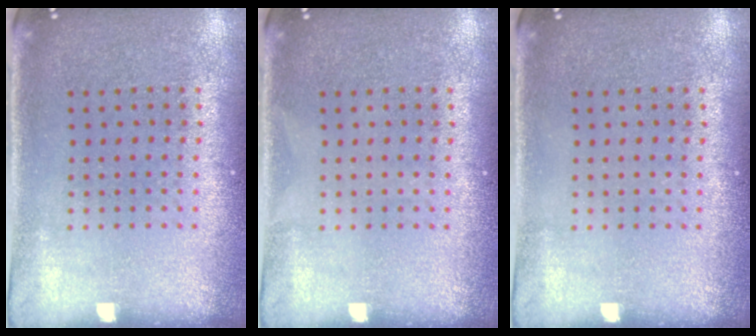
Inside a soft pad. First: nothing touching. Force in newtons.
{"total": 0.0}
{"total": 0.0}